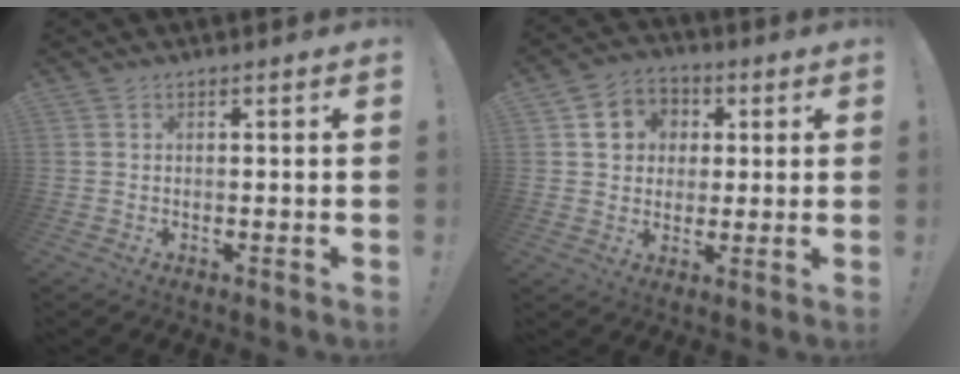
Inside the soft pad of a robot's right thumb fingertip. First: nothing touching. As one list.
[{"total": 8.3, "force": [1.6, 7.8, 2.2], "torque": [-0.031, -0.001, 0.035]}]